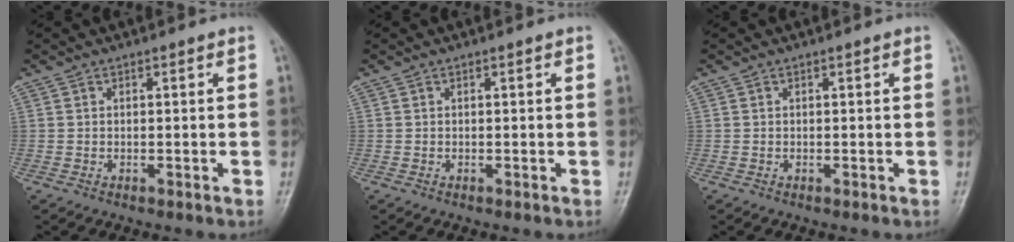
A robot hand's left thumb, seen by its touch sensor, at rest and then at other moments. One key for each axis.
{"total": 0.0}
{"total": 0.0}